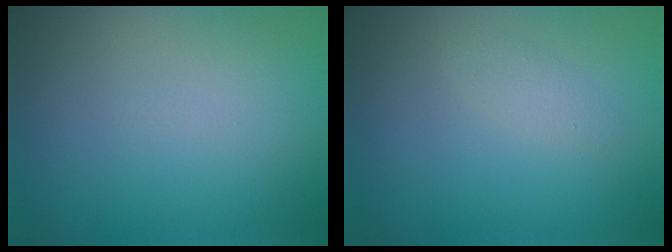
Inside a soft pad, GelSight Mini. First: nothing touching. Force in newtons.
{"total": 1.1, "press": 1.1, "slide": 0.1}